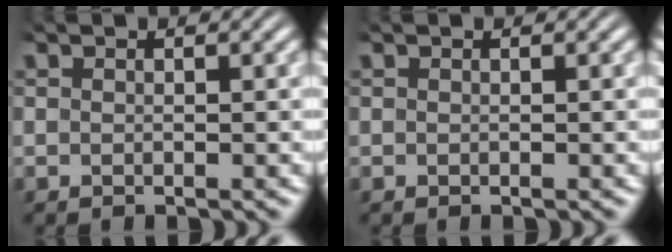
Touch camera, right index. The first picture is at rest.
{"total": 0.0}